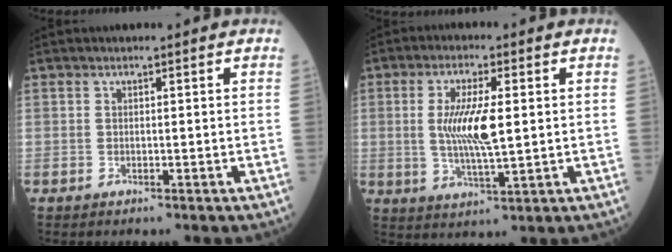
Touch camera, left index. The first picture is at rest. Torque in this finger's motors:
{"motor_torque": [0.64, 0.55, 0.29, 0.08]}